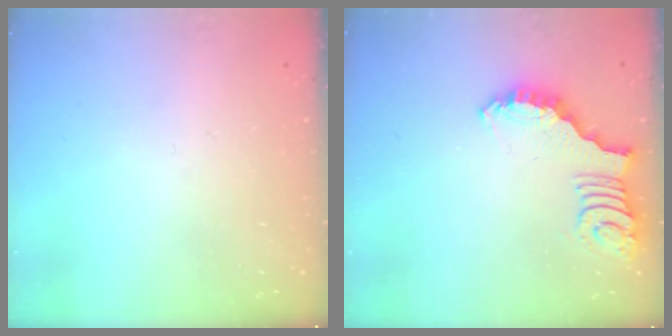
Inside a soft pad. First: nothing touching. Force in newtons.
{"total": 2.5, "press": 2.5, "slide": 0.5}